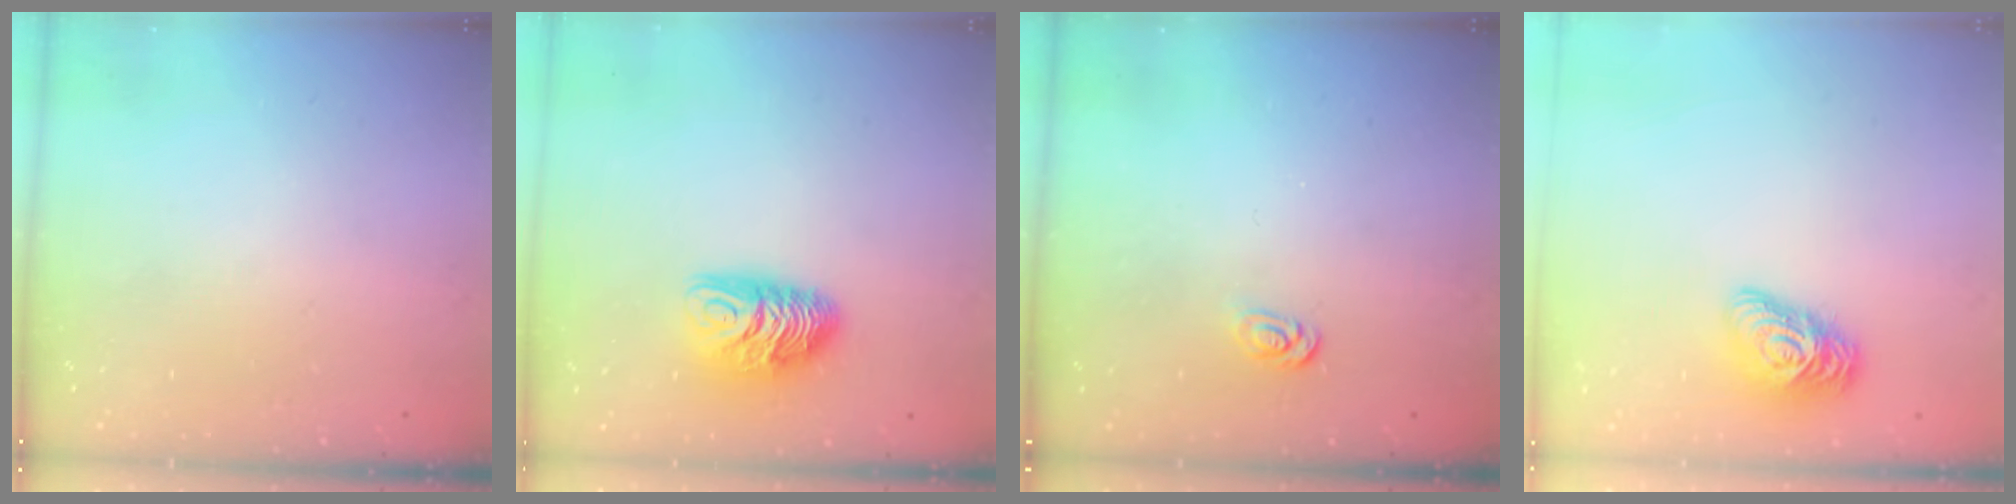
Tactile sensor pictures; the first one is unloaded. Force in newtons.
{"total": 9.1, "press": 9.1, "slide": 0.2}
{"total": 2.6, "press": 2.6, "slide": 0.4}
{"total": 11.5, "press": 11.5, "slide": 0.4}